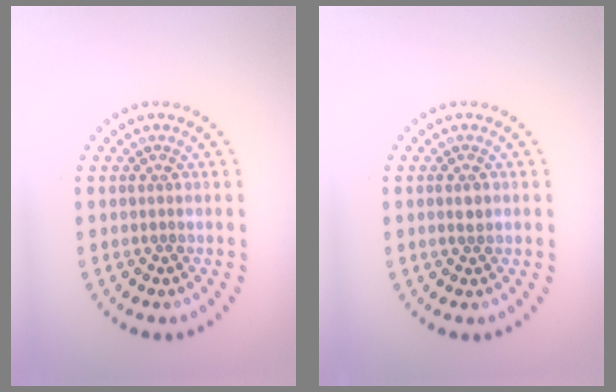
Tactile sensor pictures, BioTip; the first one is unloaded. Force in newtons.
{"total": 1.0, "press": 0.9, "slide": 0.2}